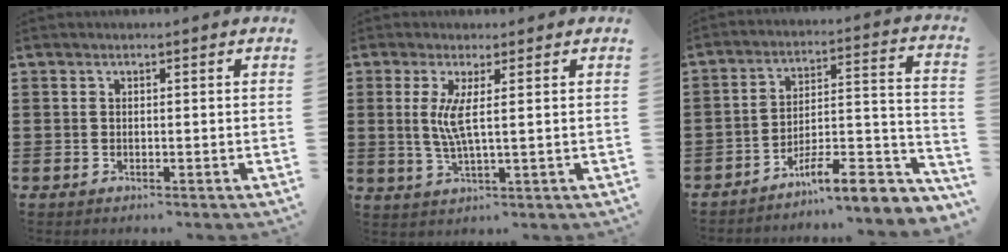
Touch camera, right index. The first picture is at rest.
{"total": 4.8, "force": [0.8, 0.2, 4.7], "torque": [-0.105, -0.014, 0.008]}
{"total": 8.3, "force": [-6.3, 1.9, 5.1], "torque": [-0.073, 0.003, -0.118]}